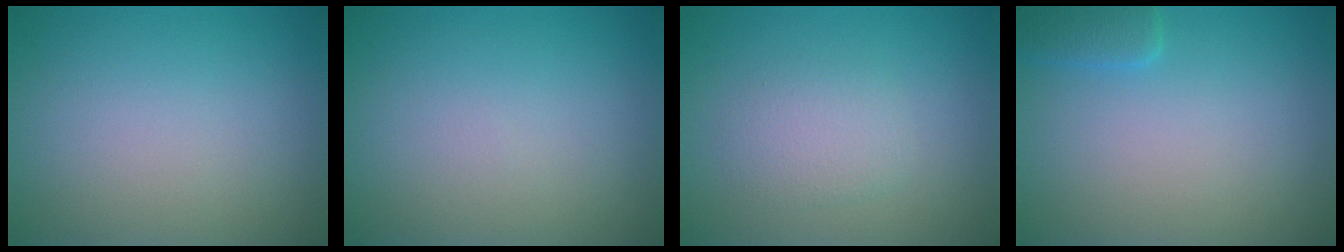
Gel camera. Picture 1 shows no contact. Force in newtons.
{"total": 0.0}
{"total": 2.1, "press": 2.1, "slide": 0.0}
{"total": 1.6, "press": 1.6, "slide": 0.1}